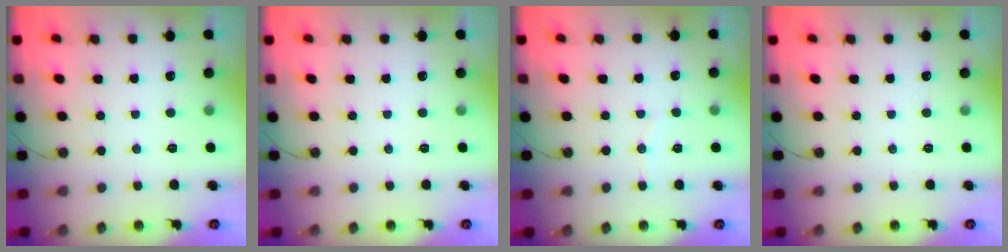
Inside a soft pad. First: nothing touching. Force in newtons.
{"total": 0.0}
{"total": 3.7, "press": 3.6, "slide": 0.6}
{"total": 0.0}